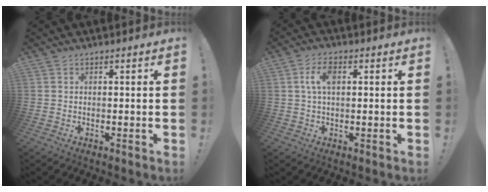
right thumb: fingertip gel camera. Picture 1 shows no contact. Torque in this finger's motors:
{"motor_torque": [0.82, 0.63, 0.66, 0.29, 0.02]}